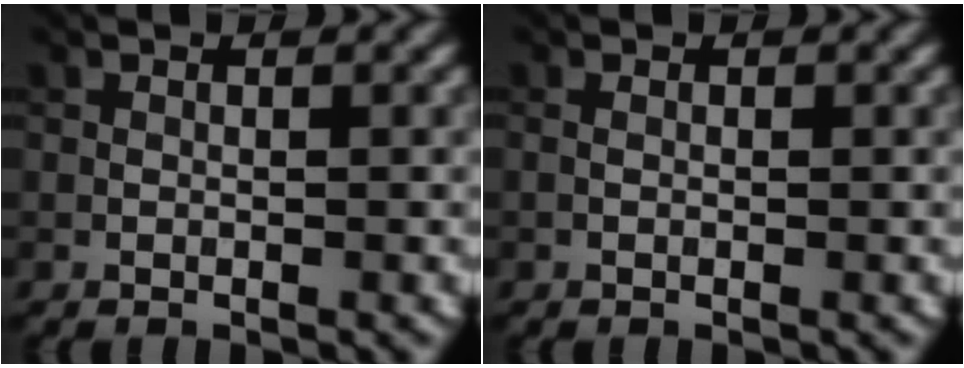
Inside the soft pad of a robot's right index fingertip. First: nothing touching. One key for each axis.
{"total": 0.6, "fx": 0.2, "fy": 0.3, "fz": 0.4, "tx": -0.012, "ty": -0.002, "tz": 0.003}